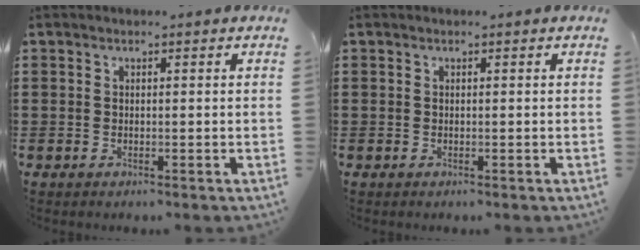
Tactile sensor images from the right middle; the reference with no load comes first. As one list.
[{"total": 0.0}]